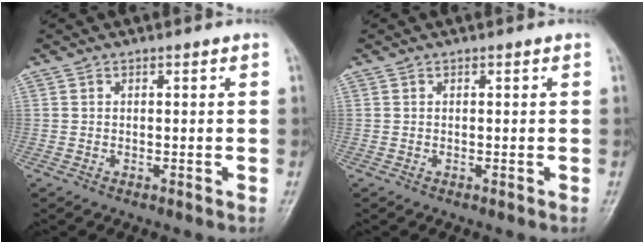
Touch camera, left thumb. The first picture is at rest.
{"total": 0.0}